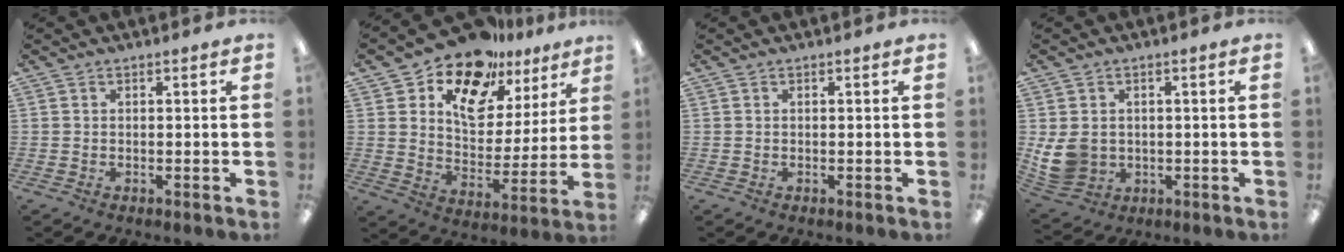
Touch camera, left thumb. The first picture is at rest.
{"total": 16.1, "force": [12.4, 8.0, 6.3], "torque": [-0.116, -0.086, 0.221]}
{"total": 0.0}
{"total": 8.2, "force": [0.0, 7.2, 4.0], "torque": [-0.086, 0.010, 0.006]}